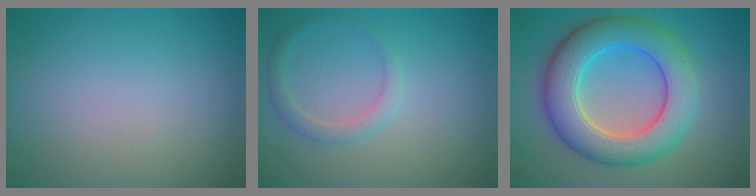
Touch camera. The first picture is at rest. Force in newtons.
{"total": 1.7, "press": 1.7, "slide": 0.2}
{"total": 8.7, "press": 8.7, "slide": 0.3}